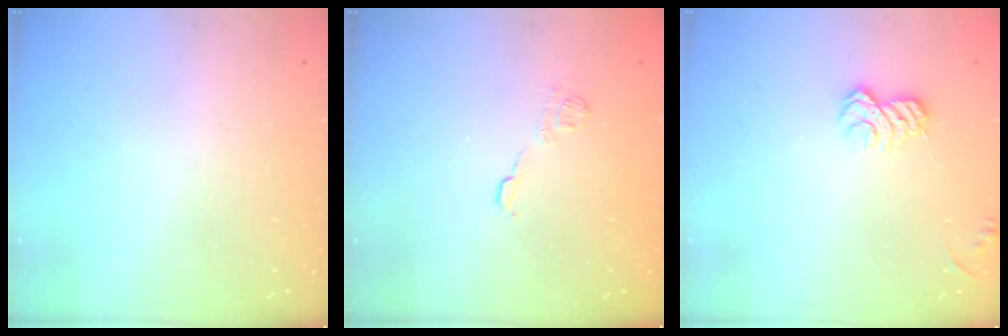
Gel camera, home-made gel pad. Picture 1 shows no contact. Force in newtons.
{"total": 7.6, "press": 7.5, "slide": 1.0}
{"total": 6.6, "press": 6.6, "slide": 0.9}